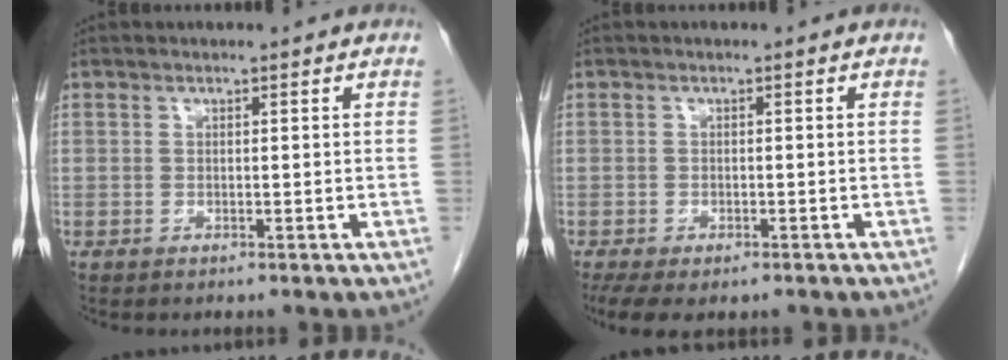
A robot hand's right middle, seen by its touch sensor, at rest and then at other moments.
{"total": 6.3, "force": [-4.4, 2.9, 3.4], "torque": [-0.057, -0.013, -0.066]}